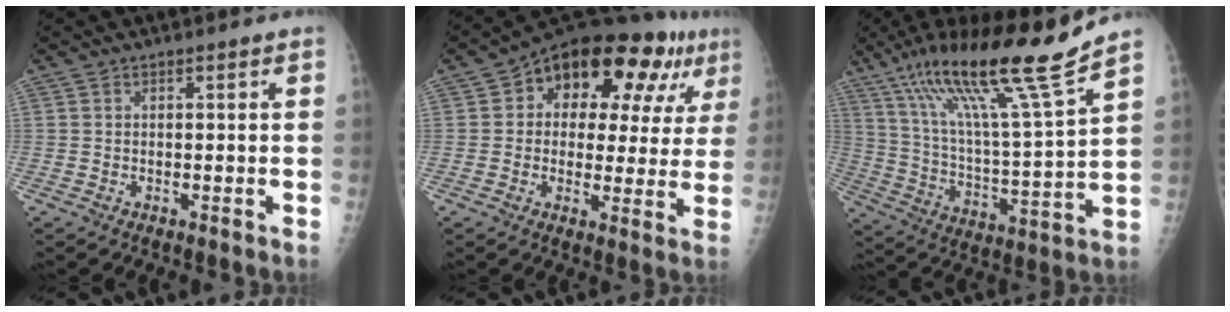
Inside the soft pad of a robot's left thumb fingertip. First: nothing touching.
{"total": 20.1, "force": [8.5, 10.8, 14.8], "torque": [-0.155, 0.014, 0.112]}
{"total": 21.8, "force": [14.8, 0.7, 16.0], "torque": [-0.258, -0.058, 0.260]}